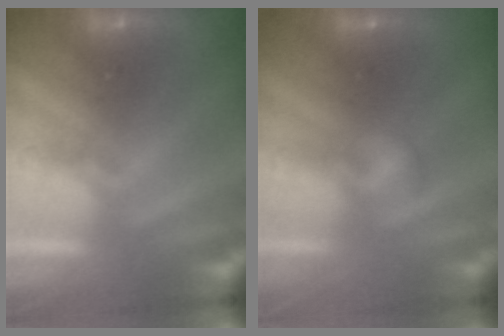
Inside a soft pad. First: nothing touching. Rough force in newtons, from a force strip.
{"total": 2.2}